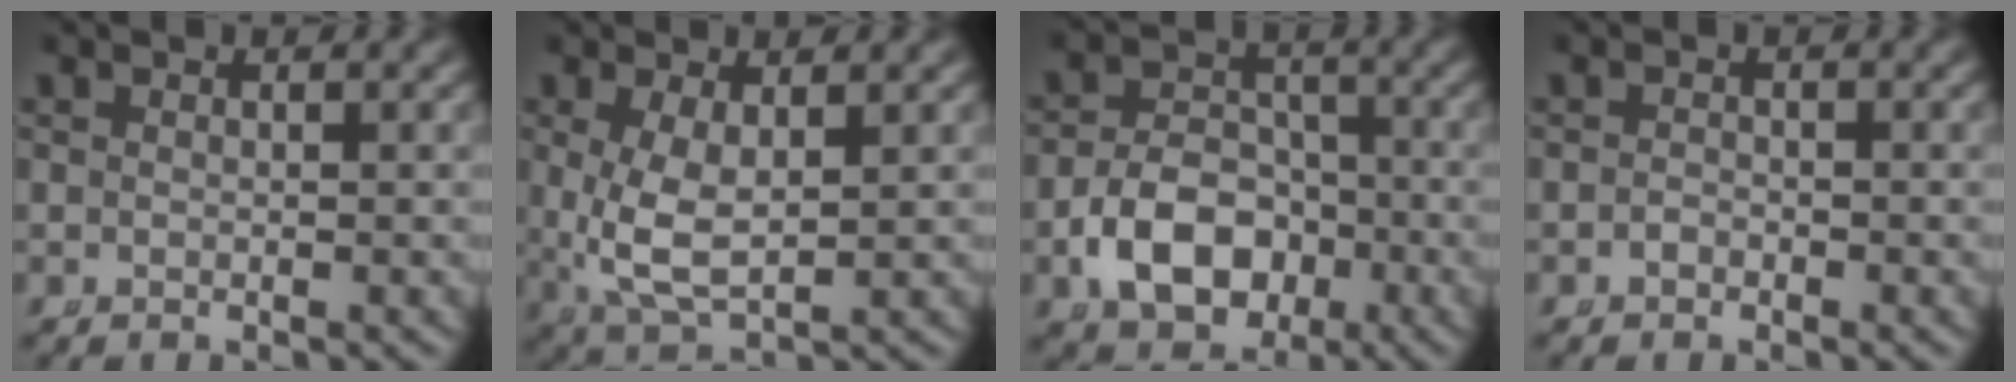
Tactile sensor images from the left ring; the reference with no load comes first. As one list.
[{"total": 5.2, "force": [0.1, 2.9, 4.3], "torque": [-0.105, -0.025, 0.025]}, {"total": 6.3, "force": [-2.9, 4.5, 3.3], "torque": [-0.040, -0.016, -0.046]}, {"total": 0.8, "force": [-0.7, 0.3, 0.0], "torque": [-0.006, -0.009, -0.009]}]